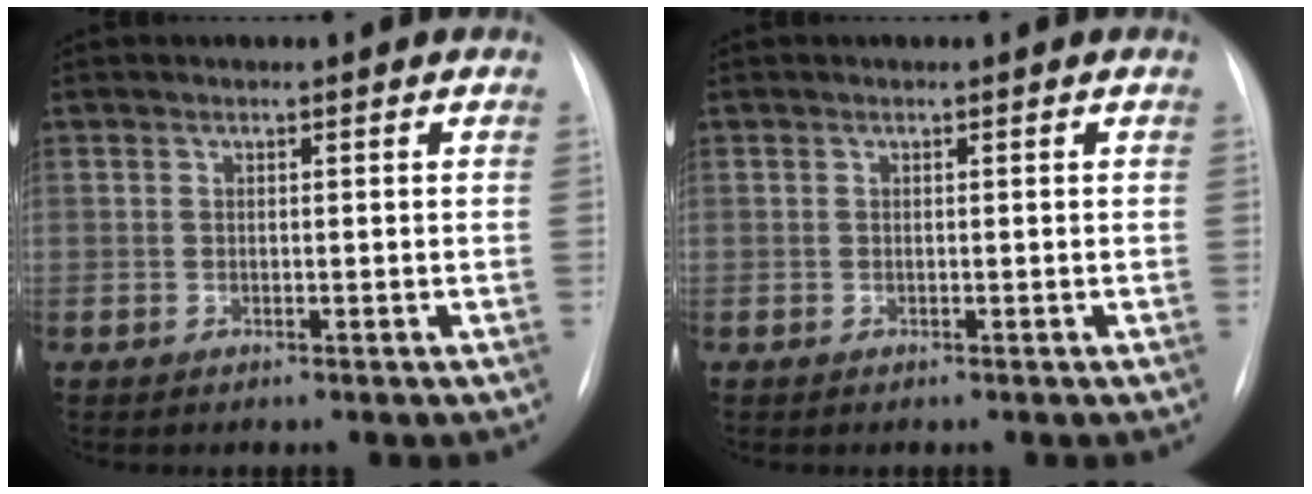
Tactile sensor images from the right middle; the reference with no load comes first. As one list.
[{"total": 0.0}]